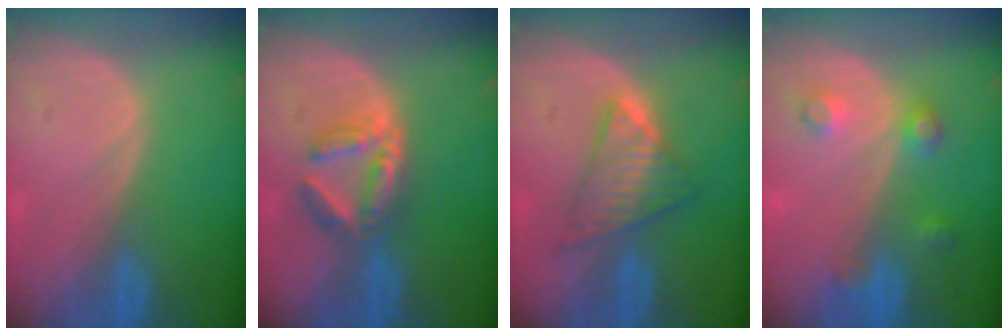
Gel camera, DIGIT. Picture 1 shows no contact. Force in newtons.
{"total": 5.7, "press": 5.5, "slide": 1.4}
{"total": 6.0, "press": 6.0, "slide": 0.8}
{"total": 3.8, "press": 3.8, "slide": 0.1}